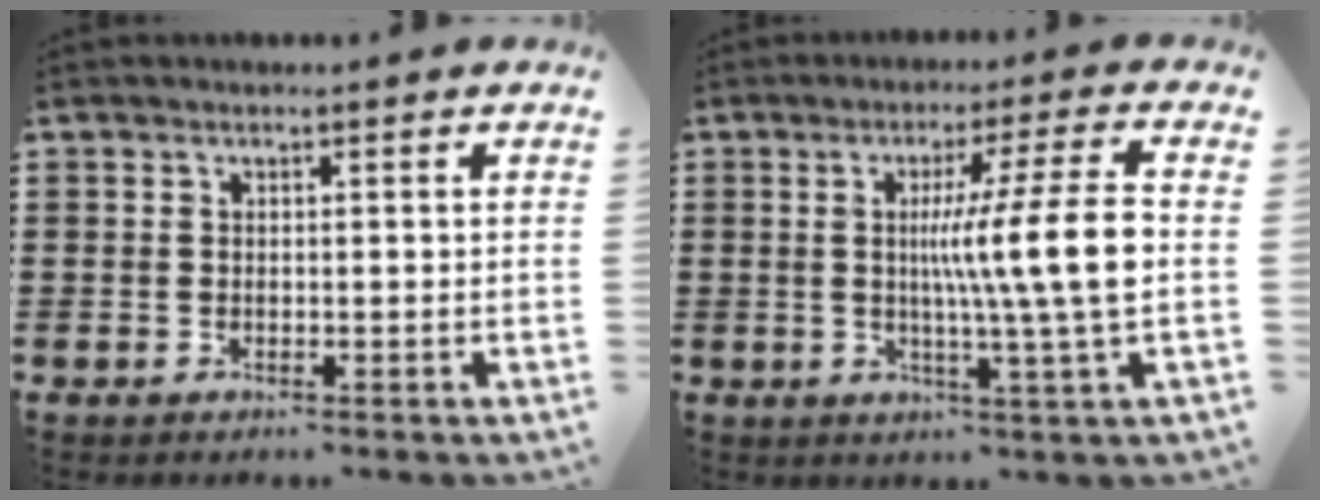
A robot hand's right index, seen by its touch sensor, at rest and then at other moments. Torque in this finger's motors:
{"motor_torque": [1.85, -0.29, 0.53, 0.21]}